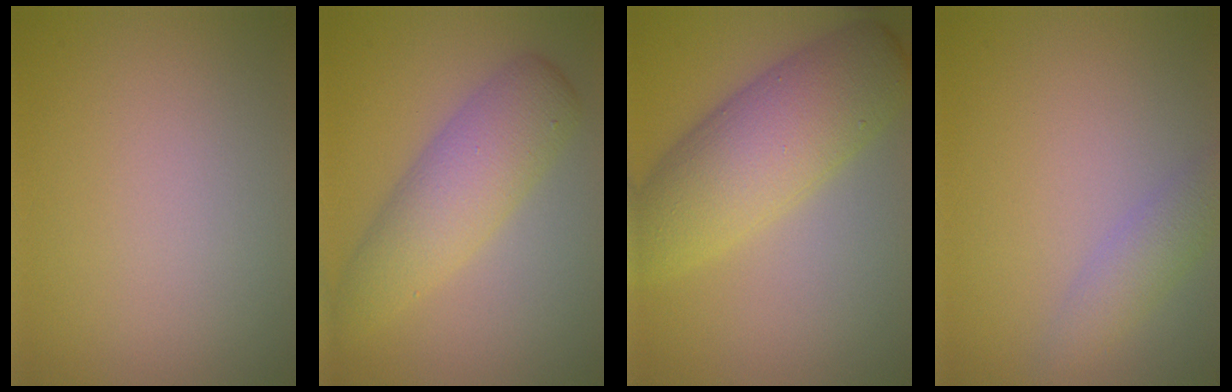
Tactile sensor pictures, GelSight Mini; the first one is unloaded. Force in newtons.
{"total": 5.3, "press": 5.3, "slide": 0.1}
{"total": 8.2, "press": 8.2, "slide": 0.0}
{"total": 2.3, "press": 2.3, "slide": 0.0}